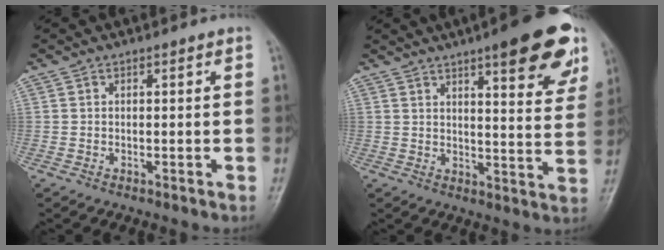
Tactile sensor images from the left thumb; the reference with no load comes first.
{"total": 16.9, "force": [9.9, 4.1, 13.0], "torque": [-0.134, -0.042, 0.123]}